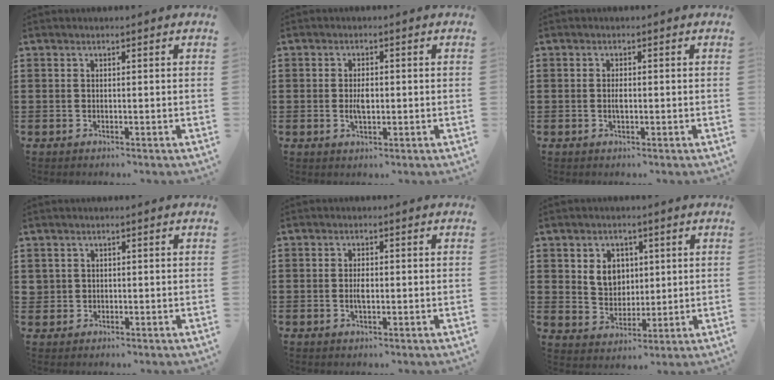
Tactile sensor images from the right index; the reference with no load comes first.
{"total": 2.9, "force": [-0.2, 1.4, 2.5], "torque": [-0.049, 0.002, -0.003]}
{"total": 1.8, "force": [-0.2, 0.6, 1.7], "torque": [-0.031, -0.001, -0.003]}
{"total": 1.1, "force": [0.2, 1.0, 0.1], "torque": [-0.007, 0.004, 0.002]}
{"total": 2.3, "force": [-0.3, 0.9, 2.1], "torque": [-0.047, -0.003, -0.007]}
{"total": 5.3, "force": [1.5, 4.4, 2.5], "torque": [-0.059, 0.011, 0.024]}